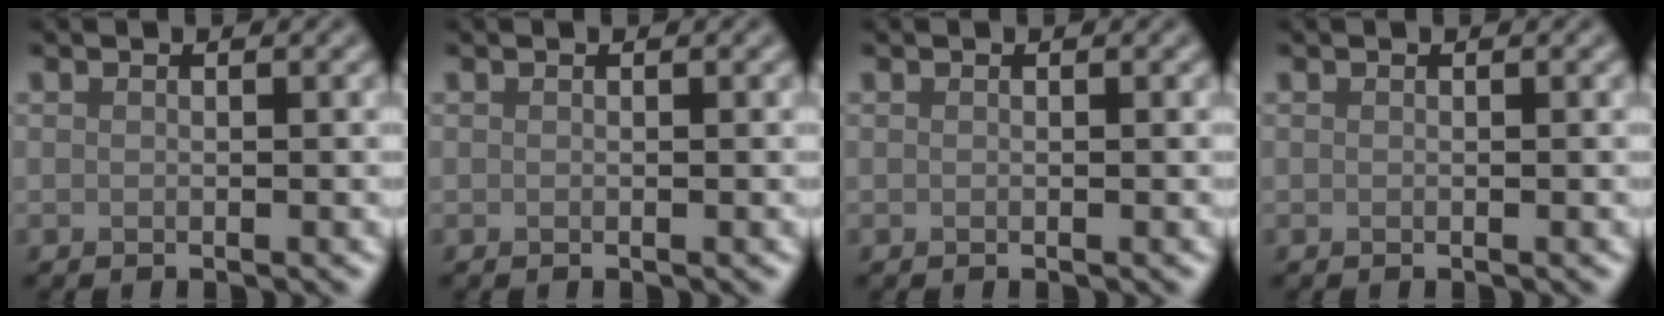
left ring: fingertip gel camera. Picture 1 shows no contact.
{"total": 0.0}
{"total": 0.0}
{"total": 0.0}